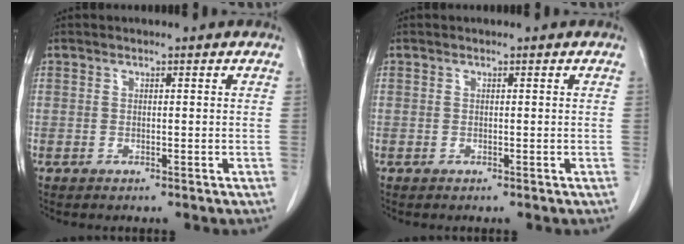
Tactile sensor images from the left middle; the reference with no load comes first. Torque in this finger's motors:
{"motor_torque": [-0.14, 0.04, -0.19, -0.02]}